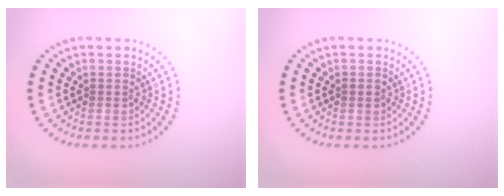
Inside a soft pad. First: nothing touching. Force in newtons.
{"total": 0.7, "press": 0.7, "slide": 0.1}